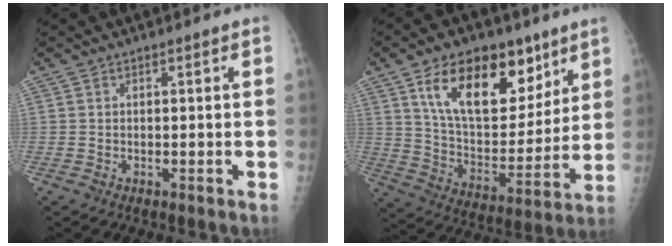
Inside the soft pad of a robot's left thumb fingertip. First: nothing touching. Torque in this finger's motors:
{"motor_torque": [1.98, 2.00, 1.40, -1.14, 0.14]}